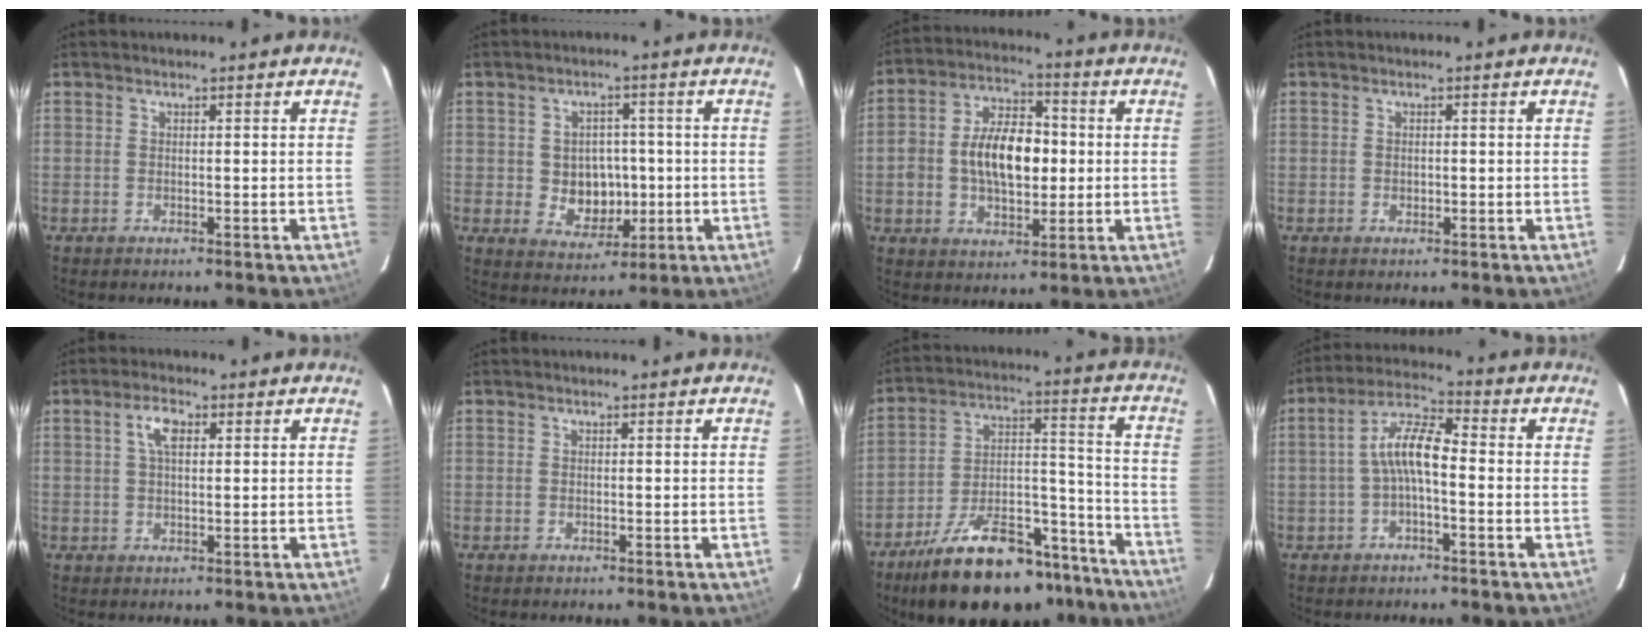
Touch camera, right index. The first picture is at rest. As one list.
[{"total": 7.4, "force": [-0.7, 6.4, 3.7], "torque": [-0.076, 0.009, 0.006]}, {"total": 12.8, "force": [-0.4, 7.6, 10.3], "torque": [-0.192, 0.026, -0.005]}, {"total": 0.9, "force": [-0.2, 0.7, 0.4], "torque": [-0.005, 0.002, -0.002]}, {"total": 3.9, "force": [1.3, 1.7, 3.3], "torque": [-0.062, 0.011, 0.025]}, {"total": 0.0}, {"total": 25.1, "force": [-19.4, 9.7, 12.6], "torque": [-0.214, 0.028, -0.275]}, {"total": 7.1, "force": [-1.3, 2.1, 6.6], "torque": [-0.141, 0.021, -0.028]}]